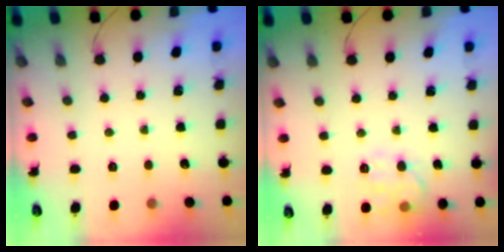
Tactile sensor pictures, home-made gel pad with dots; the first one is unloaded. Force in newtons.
{"total": 11.1, "press": 11.1, "slide": 0.4}